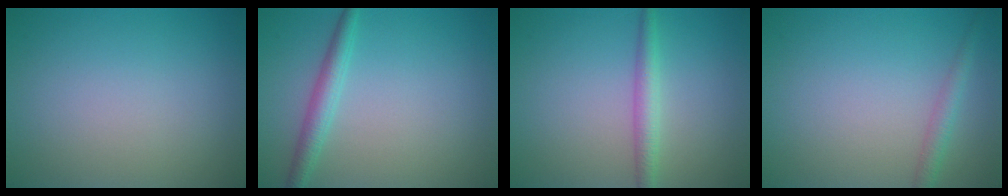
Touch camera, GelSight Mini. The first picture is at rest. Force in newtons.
{"total": 2.3, "press": 2.3, "slide": 0.1}
{"total": 2.2, "press": 2.2, "slide": 0.0}
{"total": 1.8, "press": 1.8, "slide": 0.1}